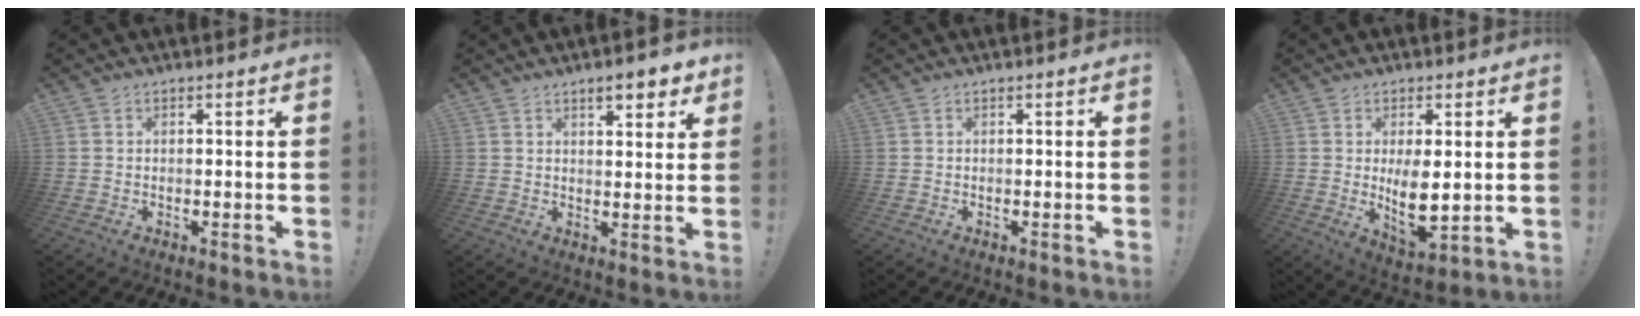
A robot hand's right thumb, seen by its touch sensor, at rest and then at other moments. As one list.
[{"total": 6.2, "force": [4.2, 2.1, 4.1], "torque": [-0.039, -0.025, 0.065]}, {"total": 0.0}, {"total": 9.1, "force": [1.1, 4.0, 8.1], "torque": [-0.122, -0.026, 0.023]}]